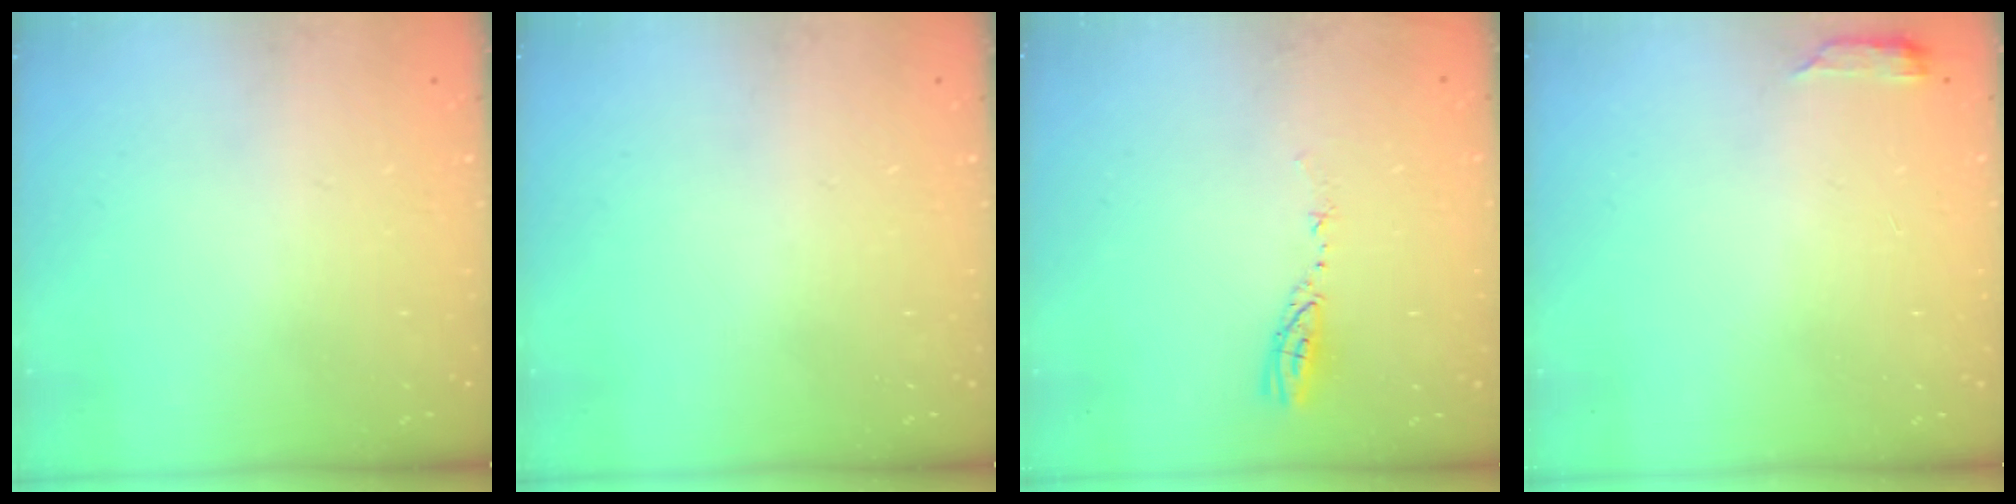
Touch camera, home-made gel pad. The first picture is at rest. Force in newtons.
{"total": 0.0}
{"total": 3.5, "press": 3.5, "slide": 0.3}
{"total": 2.6, "press": 2.6, "slide": 0.5}